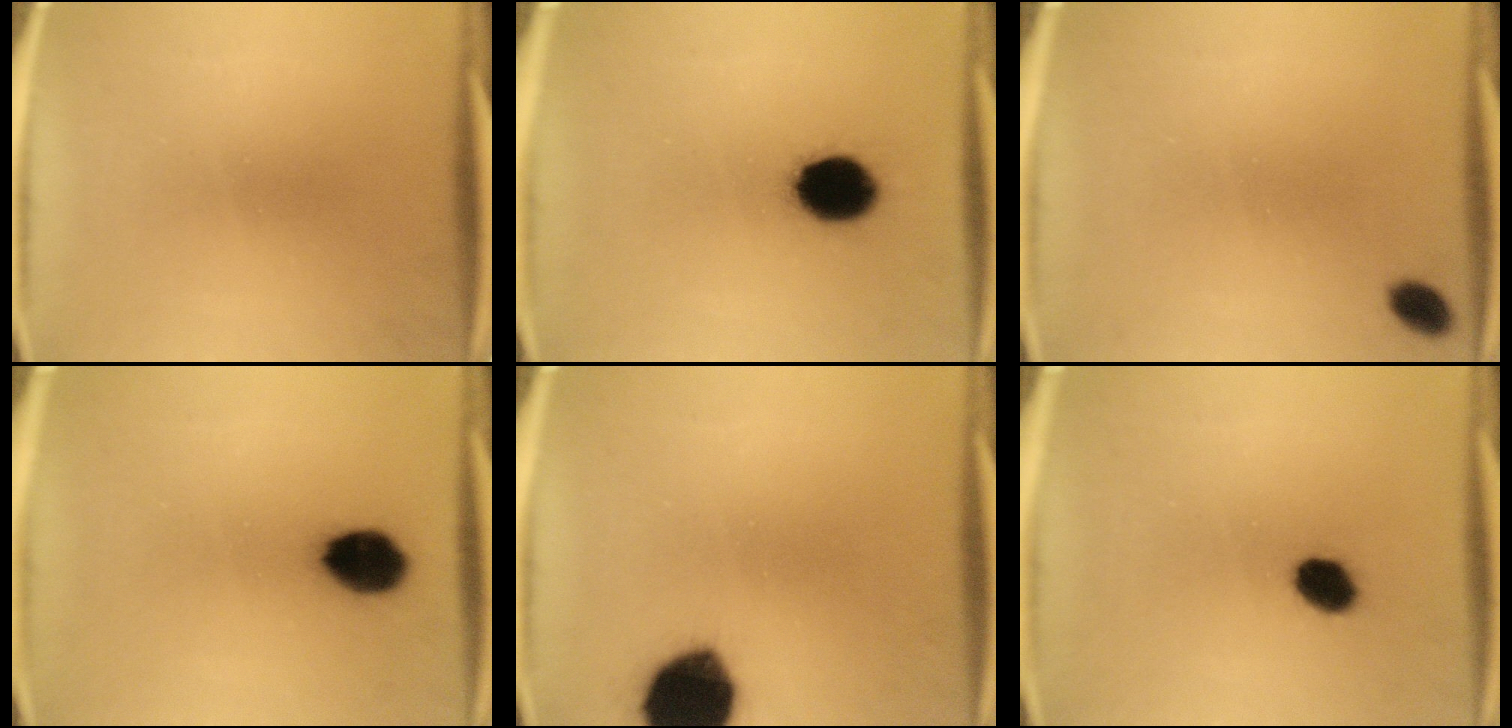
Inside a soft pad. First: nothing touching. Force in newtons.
{"total": 12.0}
{"total": 3.0}
{"total": 9.1}
{"total": 18.0}
{"total": 5.1}